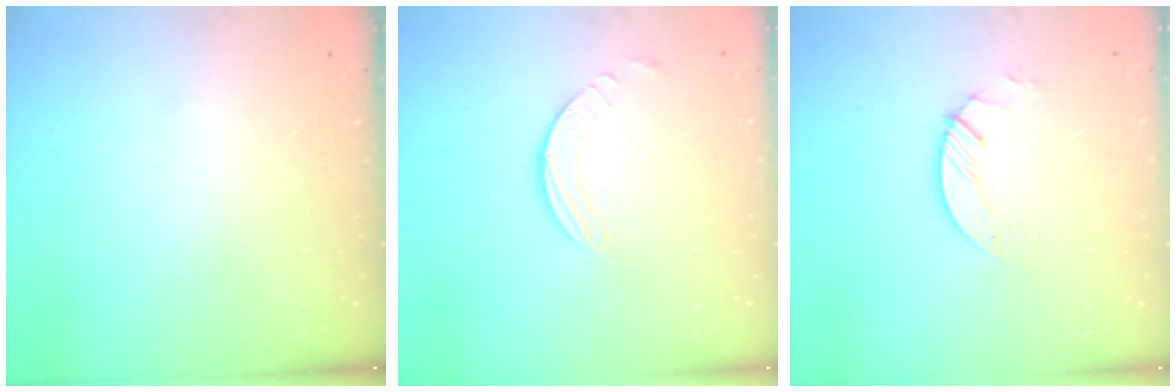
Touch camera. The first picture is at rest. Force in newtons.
{"total": 2.5, "press": 2.5, "slide": 0.2}
{"total": 2.8, "press": 2.8, "slide": 0.3}